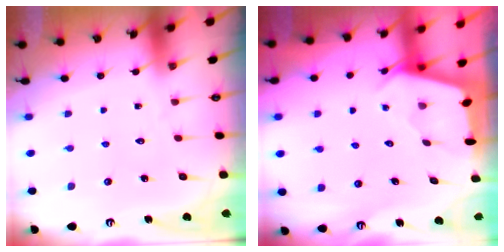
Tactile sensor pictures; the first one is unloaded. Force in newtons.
{"total": 2.4, "press": 2.4, "slide": 0.2}